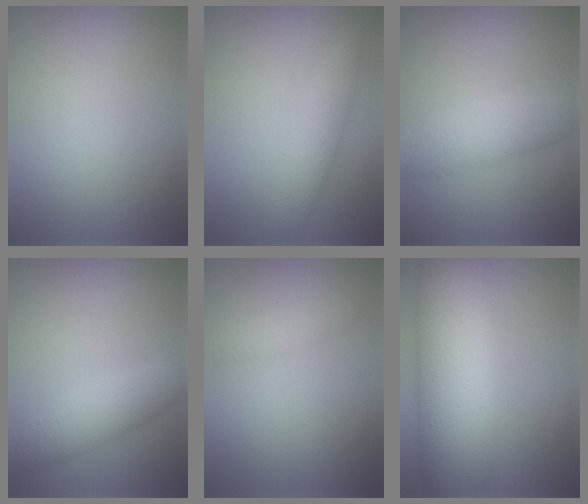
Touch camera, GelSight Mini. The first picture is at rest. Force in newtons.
{"total": 2.9, "press": 2.9, "slide": 0.1}
{"total": 4.3, "press": 4.3, "slide": 0.1}
{"total": 3.8, "press": 3.8, "slide": 0.1}
{"total": 1.3, "press": 1.3, "slide": 0.0}
{"total": 13.1, "press": 13.1, "slide": 0.7}